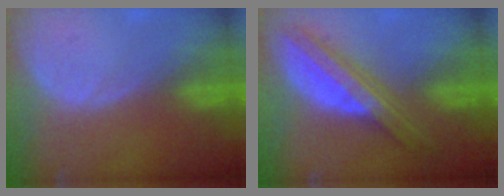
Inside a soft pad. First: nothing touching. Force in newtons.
{"total": 8.6, "press": 8.6, "slide": 0.5}